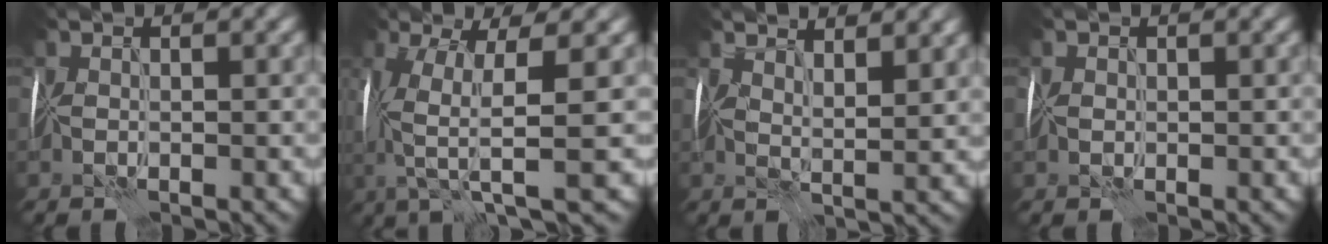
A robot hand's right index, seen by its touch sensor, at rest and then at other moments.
{"total": 6.8, "force": [0.1, 1.6, 6.6], "torque": [-0.152, -0.001, 0.001]}
{"total": 4.5, "force": [3.7, 0.9, 2.4], "torque": [-0.044, 0.006, 0.054]}
{"total": 0.7, "force": [0.2, 0.6, 0.1], "torque": [-0.002, 0.005, 0.001]}